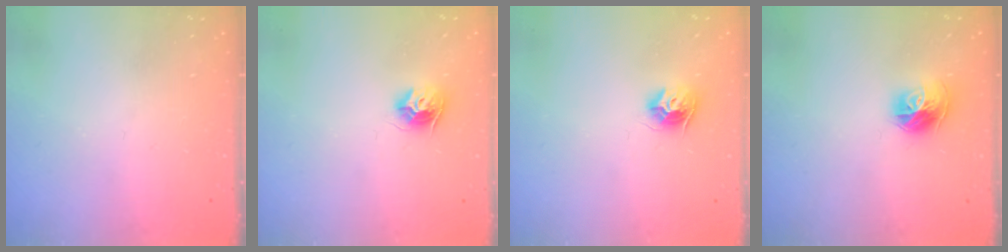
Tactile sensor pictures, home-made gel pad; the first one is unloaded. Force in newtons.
{"total": 8.8, "press": 8.8, "slide": 0.4}
{"total": 8.8, "press": 8.8, "slide": 0.4}
{"total": 10.6, "press": 10.5, "slide": 1.2}